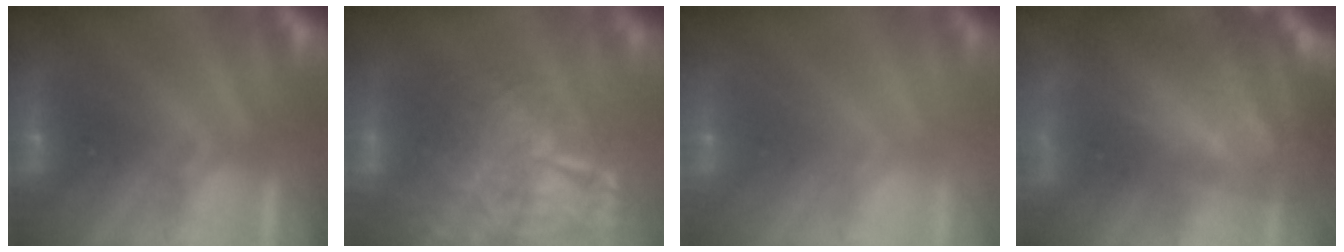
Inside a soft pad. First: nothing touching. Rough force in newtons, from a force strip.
{"total": 7.9}
{"total": 6.0}
{"total": 8.9}